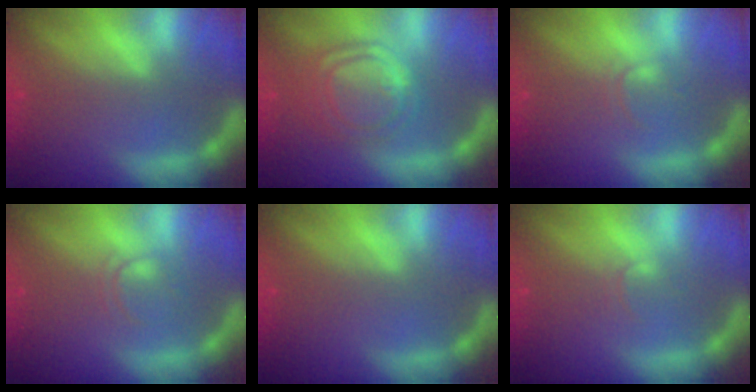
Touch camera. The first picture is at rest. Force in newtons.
{"total": 8.0}
{"total": 1.4}
{"total": 2.0}
{"total": 0.0}
{"total": 1.0}